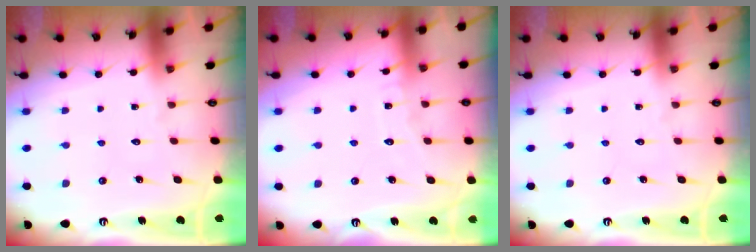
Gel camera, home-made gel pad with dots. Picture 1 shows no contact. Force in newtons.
{"total": 4.7, "press": 4.7, "slide": 0.5}
{"total": 0.0}